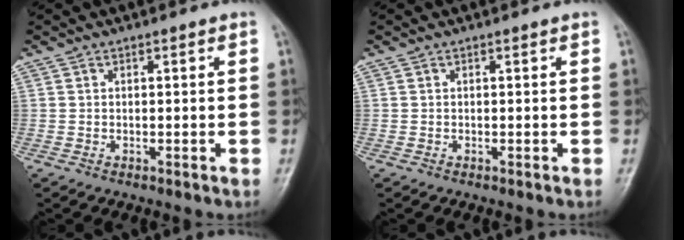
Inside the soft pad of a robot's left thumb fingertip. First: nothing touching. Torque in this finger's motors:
{"motor_torque": [0.00, 0.00, 0.07, -0.08, 0.00]}